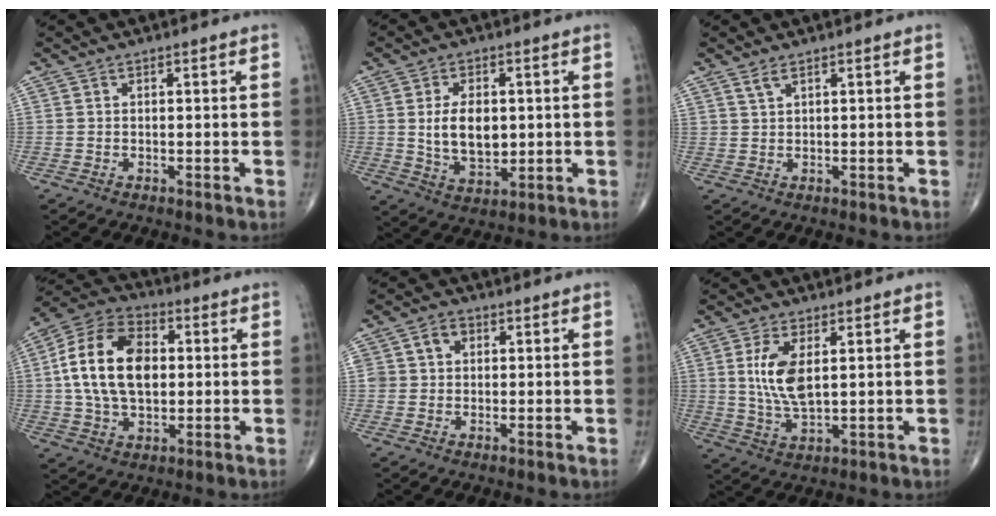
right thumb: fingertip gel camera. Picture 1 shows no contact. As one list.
[{"total": 9.4, "force": [0.7, 5.7, 7.4], "torque": [-0.109, -0.014, 0.021]}, {"total": 1.7, "force": [1.3, 0.6, 1.0], "torque": [-0.020, -0.002, 0.029]}, {"total": 17.5, "force": [1.5, 11.0, 13.5], "torque": [-0.235, 0.020, 0.023]}, {"total": 4.1, "force": [1.0, 3.5, 2.0], "torque": [-0.017, 0.009, 0.017]}, {"total": 8.7, "force": [1.9, 3.9, 7.5], "torque": [-0.152, -0.014, 0.044]}]